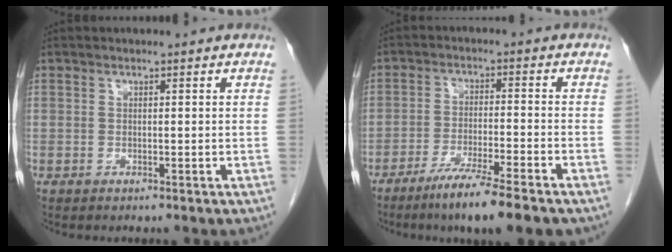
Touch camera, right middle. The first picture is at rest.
{"total": 9.7, "force": [-7.1, 0.0, 6.6], "torque": [-0.110, -0.026, -0.116]}